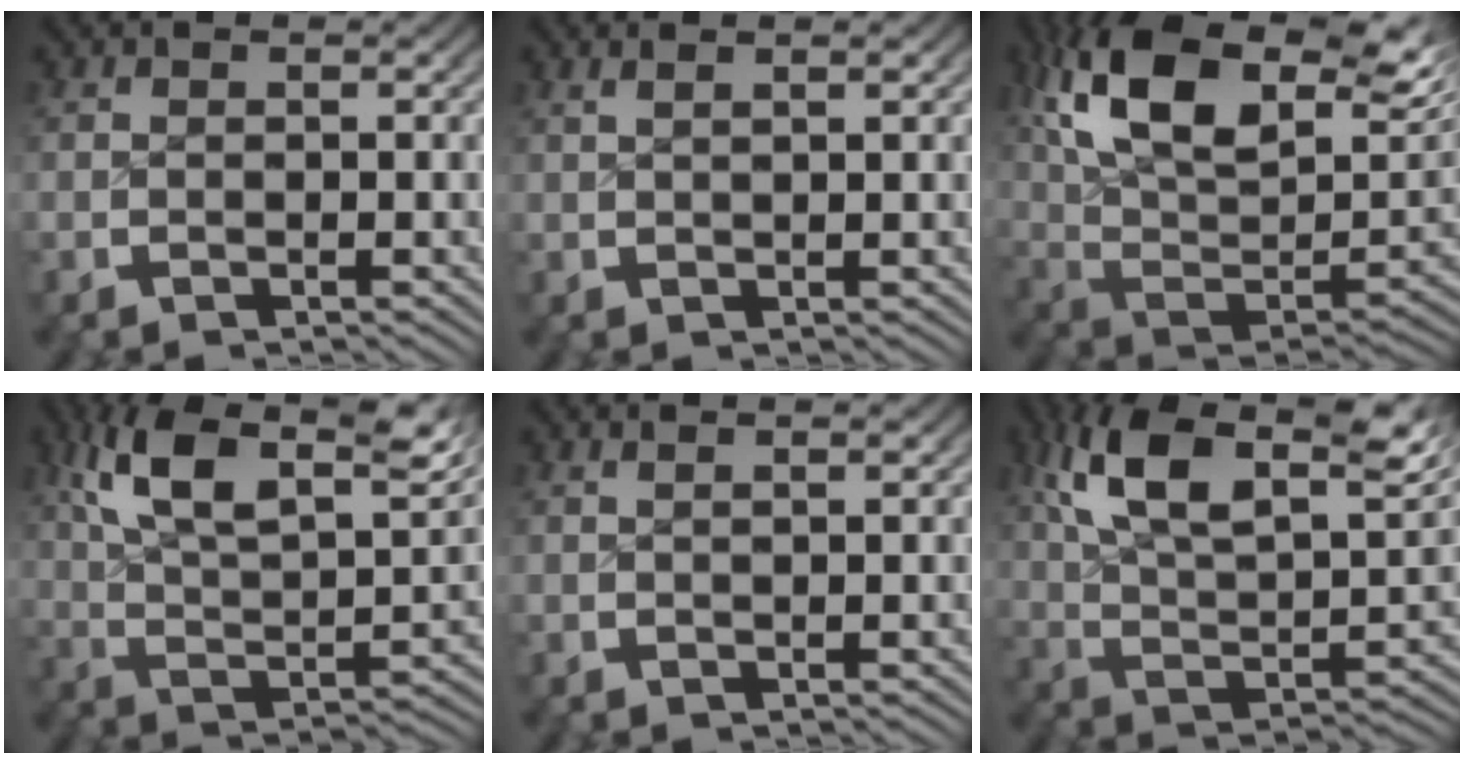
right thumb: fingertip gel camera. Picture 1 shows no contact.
{"total": 1.1, "force": [0.9, -0.2, 0.6], "torque": [-0.010, 0.002, 0.022]}
{"total": 19.1, "force": [5.1, 11.8, 14.1], "torque": [-0.282, -0.023, 0.086]}
{"total": 14.3, "force": [4.8, 8.6, 10.4], "torque": [-0.194, -0.009, 0.075]}
{"total": 0.8, "force": [0.6, -0.2, 0.5], "torque": [-0.008, 0.000, 0.016]}
{"total": 16.3, "force": [5.0, 10.0, 11.8], "torque": [-0.225, -0.012, 0.077]}